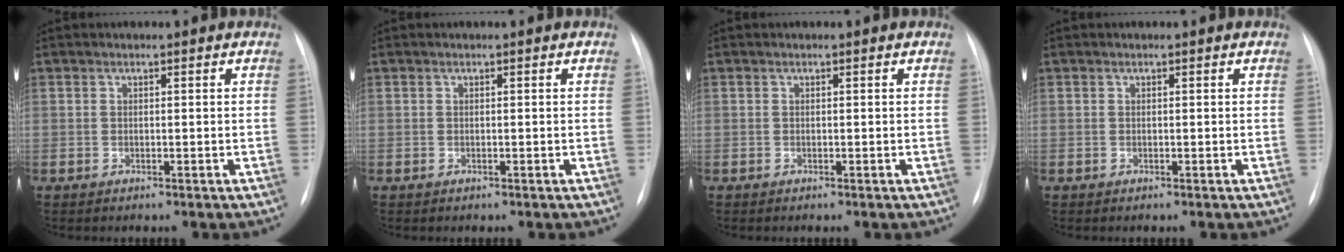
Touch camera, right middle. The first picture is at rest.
{"total": 0.0}
{"total": 0.0}
{"total": 0.0}